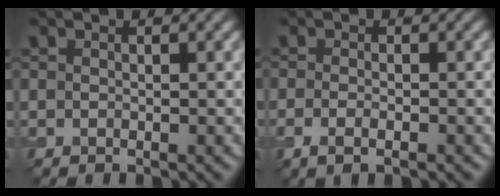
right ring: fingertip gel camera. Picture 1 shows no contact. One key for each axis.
{"total": 1.6, "fx": -0.8, "fy": 0.3, "fz": 1.3, "tx": -0.025, "ty": -0.005, "tz": -0.014}